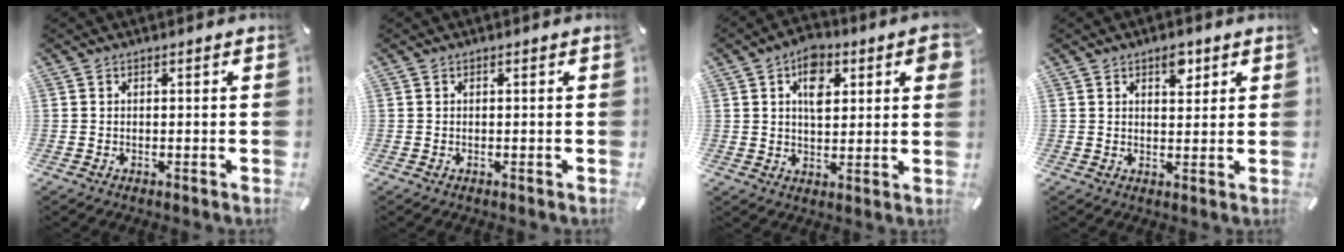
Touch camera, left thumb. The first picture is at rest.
{"total": 0.0}
{"total": 8.5, "force": [3.6, 5.0, 5.9], "torque": [-0.079, -0.007, 0.057]}
{"total": 4.3, "force": [2.5, 2.5, 2.5], "torque": [-0.015, -0.013, 0.037]}